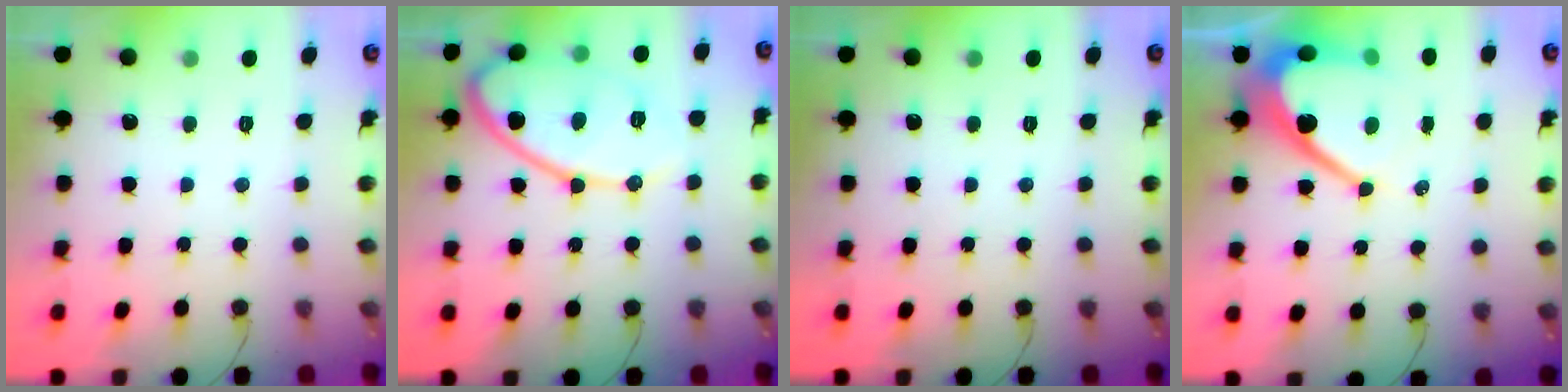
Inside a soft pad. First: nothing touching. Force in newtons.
{"total": 15.3, "press": 15.3, "slide": 1.2}
{"total": 0.0}
{"total": 13.0, "press": 13.0, "slide": 1.1}